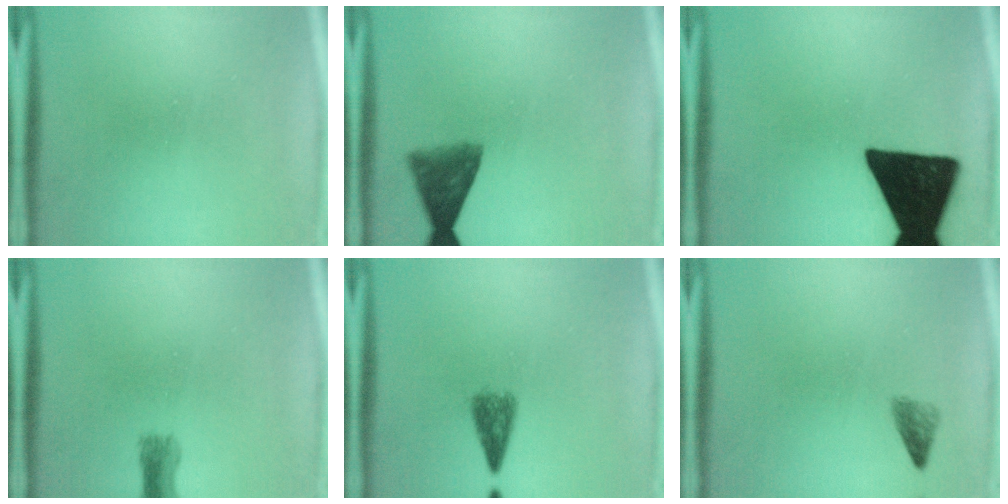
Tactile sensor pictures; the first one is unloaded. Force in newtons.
{"total": 6.8}
{"total": 18.3}
{"total": 1.8}
{"total": 4.0}
{"total": 1.7}